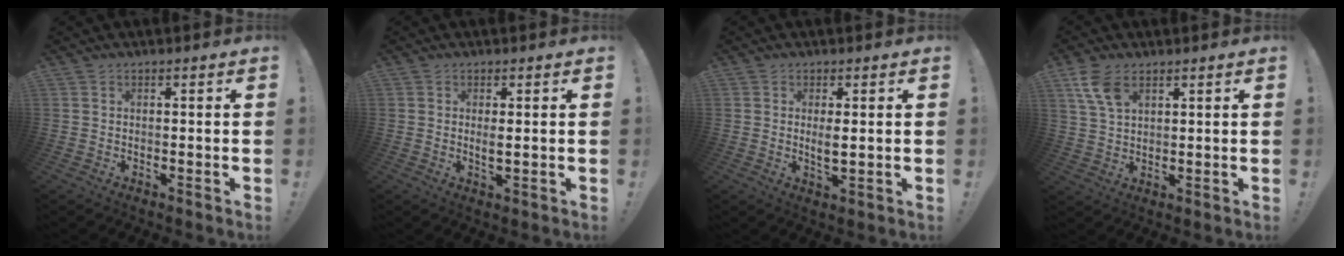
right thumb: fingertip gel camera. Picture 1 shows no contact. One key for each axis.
{"total": 2.1, "fx": 0.7, "fy": 0.4, "fz": 1.9, "tx": -0.023, "ty": -0.008, "tz": 0.009}
{"total": 3.2, "fx": 0.8, "fy": 1.0, "fz": 3.0, "tx": -0.052, "ty": -0.010, "tz": 0.009}
{"total": 7.9, "fx": 4.4, "fy": 4.1, "fz": 5.1, "tx": -0.091, "ty": -0.013, "tz": 0.086}